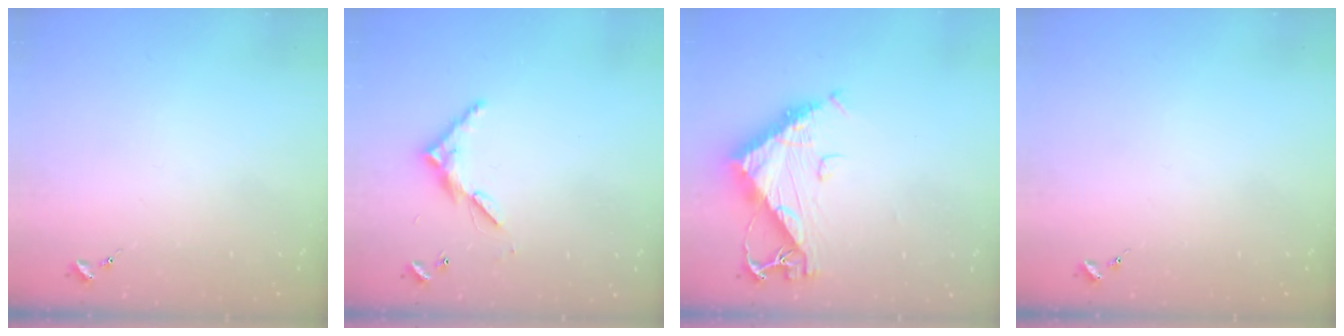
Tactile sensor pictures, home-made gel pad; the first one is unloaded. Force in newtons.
{"total": 7.4, "press": 7.4, "slide": 0.4}
{"total": 10.6, "press": 10.5, "slide": 1.1}
{"total": 0.0}